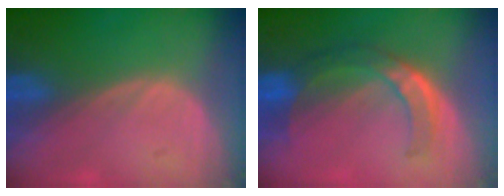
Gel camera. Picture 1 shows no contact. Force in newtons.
{"total": 7.7, "press": 6.5, "slide": 4.2}